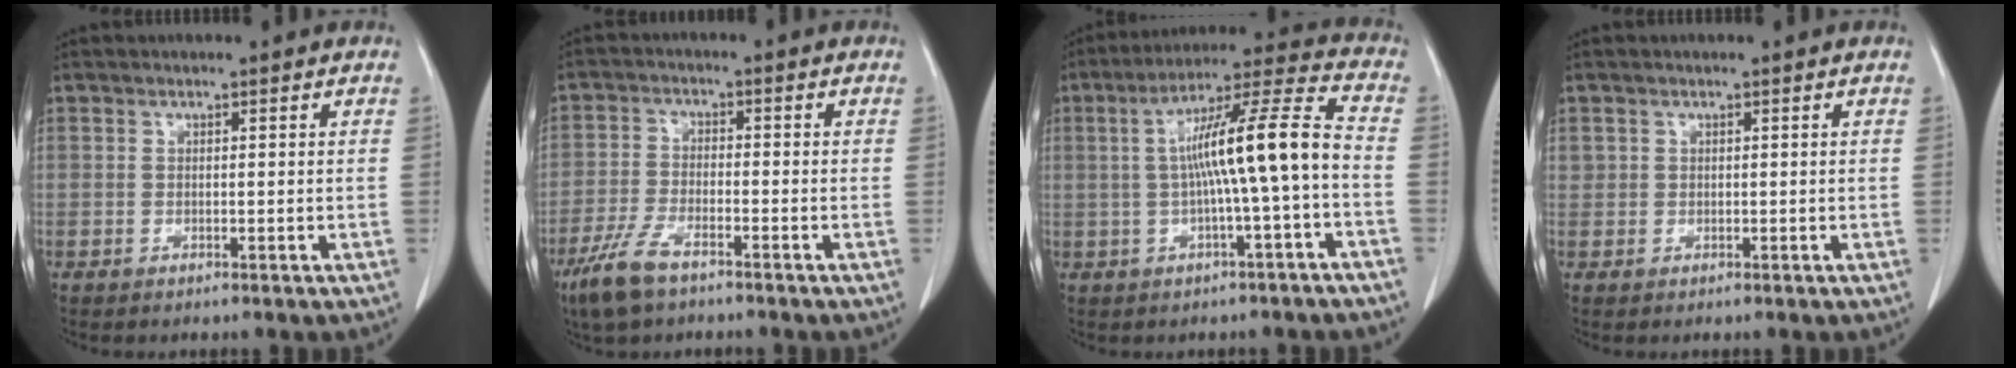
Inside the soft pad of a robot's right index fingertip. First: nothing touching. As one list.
[{"total": 6.9, "force": [-4.8, 2.0, 4.5], "torque": [-0.103, -0.011, -0.090]}, {"total": 12.4, "force": [-1.1, -0.2, 12.3], "torque": [-0.206, 0.029, -0.019]}, {"total": 0.9, "force": [0.3, 0.8, 0.1], "torque": [0.011, 0.006, 0.004]}]